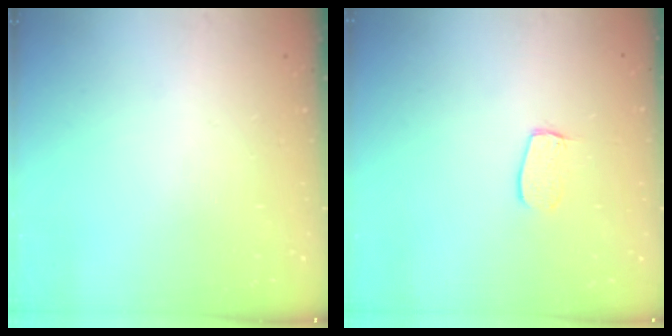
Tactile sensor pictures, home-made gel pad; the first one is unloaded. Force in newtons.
{"total": 6.6, "press": 6.6, "slide": 0.4}